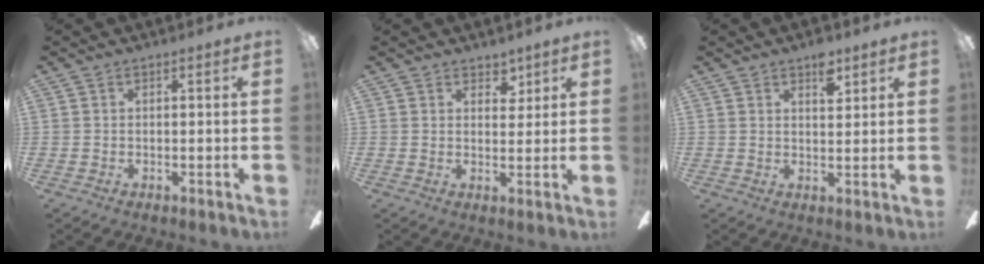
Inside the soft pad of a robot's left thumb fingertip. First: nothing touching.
{"total": 3.8, "force": [2.9, 2.2, 1.2], "torque": [0.002, -0.015, 0.047]}
{"total": 5.7, "force": [3.9, 2.6, 3.2], "torque": [-0.031, -0.020, 0.063]}